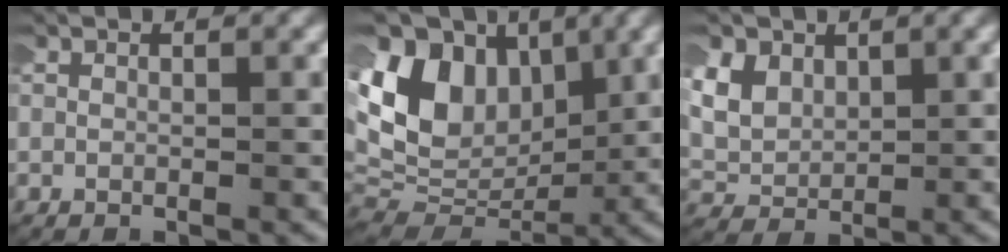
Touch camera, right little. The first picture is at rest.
{"total": 12.6, "force": [2.2, 9.0, 8.6], "torque": [-0.177, -0.016, 0.044]}
{"total": 6.3, "force": [1.5, 5.2, 3.3], "torque": [-0.100, -0.005, 0.029]}